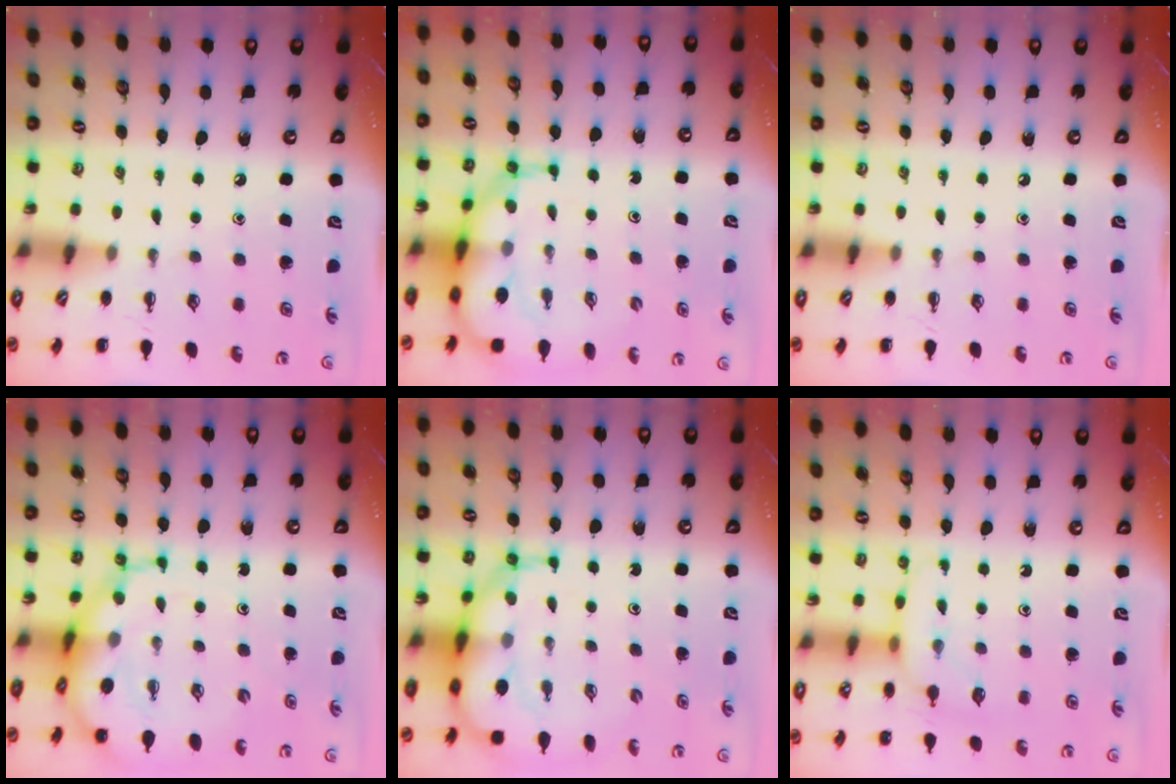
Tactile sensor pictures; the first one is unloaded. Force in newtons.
{"total": 10.7, "press": 10.3, "slide": 3.1}
{"total": 0.0}
{"total": 10.0, "press": 9.5, "slide": 3.0}
{"total": 10.7, "press": 10.3, "slide": 3.1}
{"total": 8.0, "press": 7.8, "slide": 1.5}